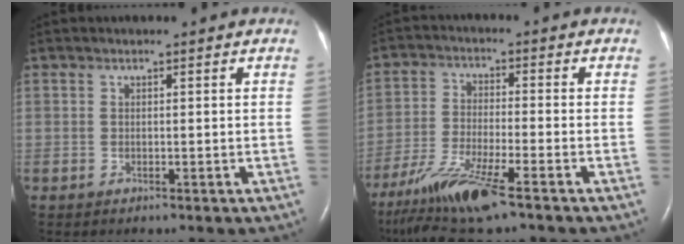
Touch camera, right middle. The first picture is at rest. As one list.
[{"total": 11.2, "force": [-7.9, 0.4, 7.9], "torque": [-0.159, -0.035, -0.143]}]